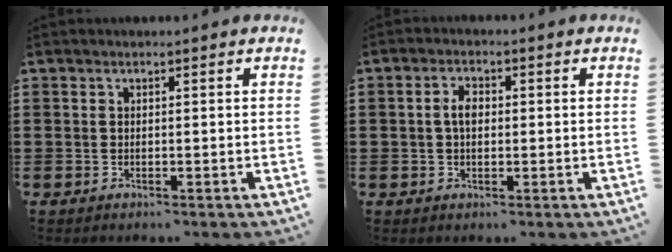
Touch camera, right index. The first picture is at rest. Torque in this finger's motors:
{"motor_torque": [0.54, -0.11, 0.33, 0.08]}